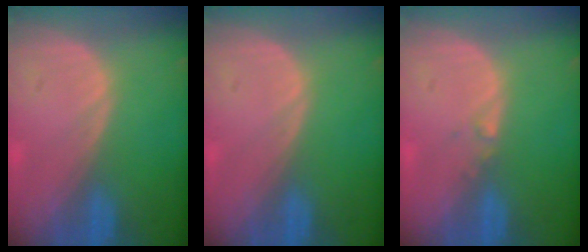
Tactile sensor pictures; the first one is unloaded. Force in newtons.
{"total": 0.0}
{"total": 0.7, "press": 0.6, "slide": 0.4}